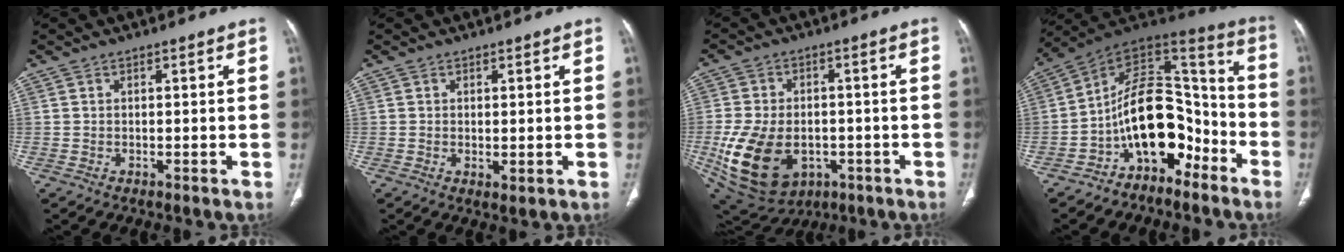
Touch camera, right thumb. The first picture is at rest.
{"total": 1.5, "force": [-0.1, 0.6, 1.3], "torque": [-0.028, -0.009, 0.004]}
{"total": 18.1, "force": [-4.6, 12.5, 12.3], "torque": [-0.241, 0.003, -0.050]}
{"total": 17.0, "force": [-8.1, 10.0, 11.1], "torque": [-0.139, 0.109, -0.142]}